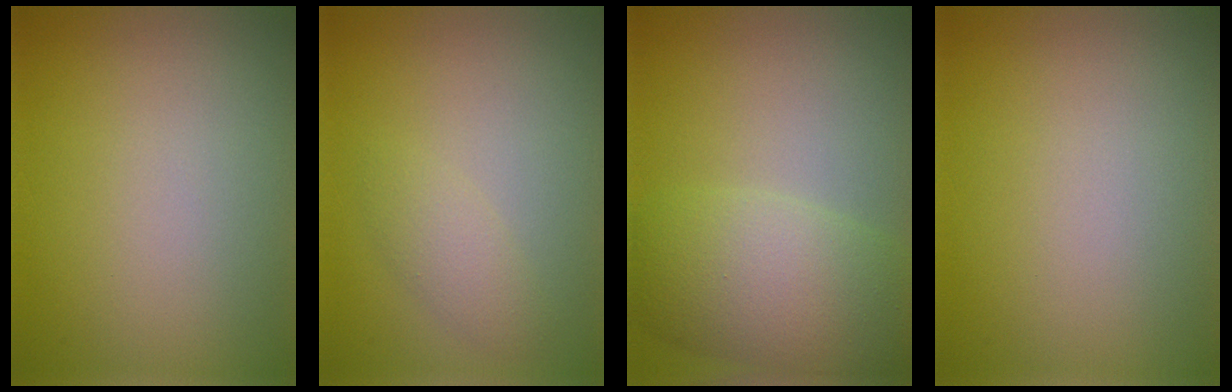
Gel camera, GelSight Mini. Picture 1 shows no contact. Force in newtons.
{"total": 1.6, "press": 1.6, "slide": 0.0}
{"total": 6.8, "press": 6.8, "slide": 0.4}
{"total": 0.0}